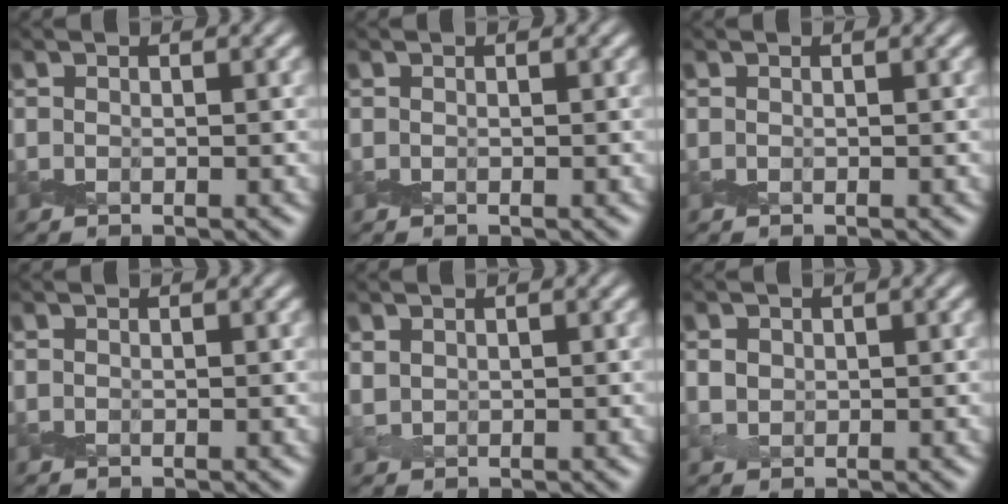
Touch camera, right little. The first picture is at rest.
{"total": 0.0}
{"total": 0.0}
{"total": 0.0}
{"total": 0.8, "force": [0.7, 0.4, 0.1], "torque": [-0.007, 0.001, 0.018]}
{"total": 0.8, "force": [0.2, 0.7, 0.2], "torque": [-0.007, 0.000, 0.005]}